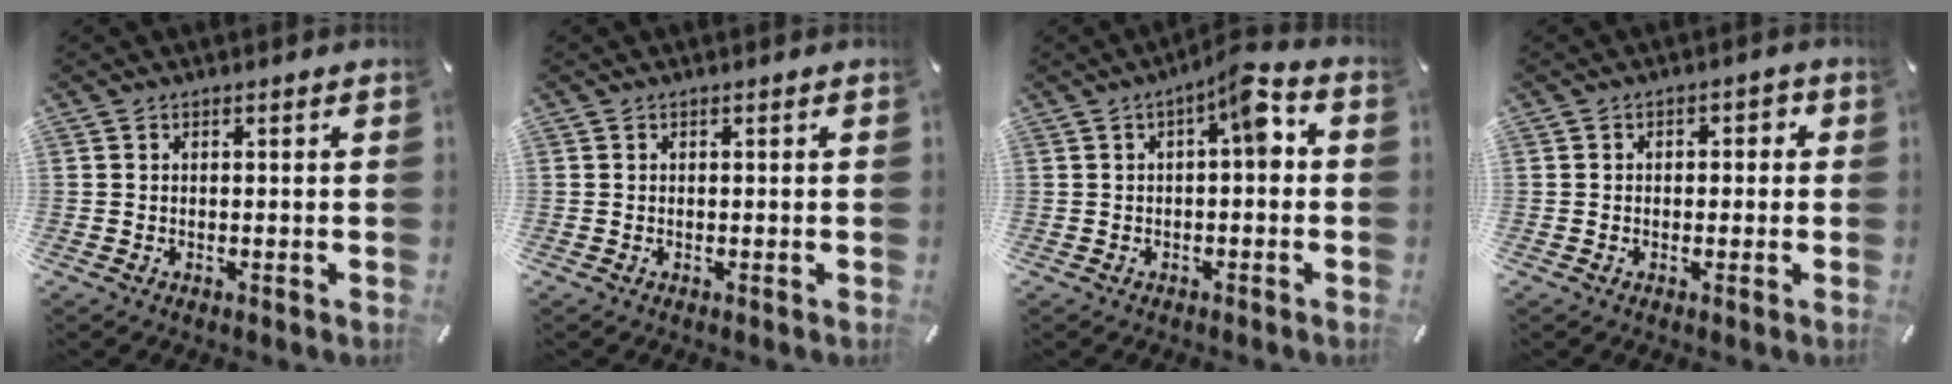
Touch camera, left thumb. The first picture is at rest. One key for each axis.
{"total": 0.0}
{"total": 7.3, "fx": 0.8, "fy": 2.7, "fz": 6.8, "tx": -0.096, "ty": -0.001, "tz": 0.005}
{"total": 2.0, "fx": -0.8, "fy": 1.5, "fz": 1.1, "tx": -0.021, "ty": 0.013, "tz": -0.018}